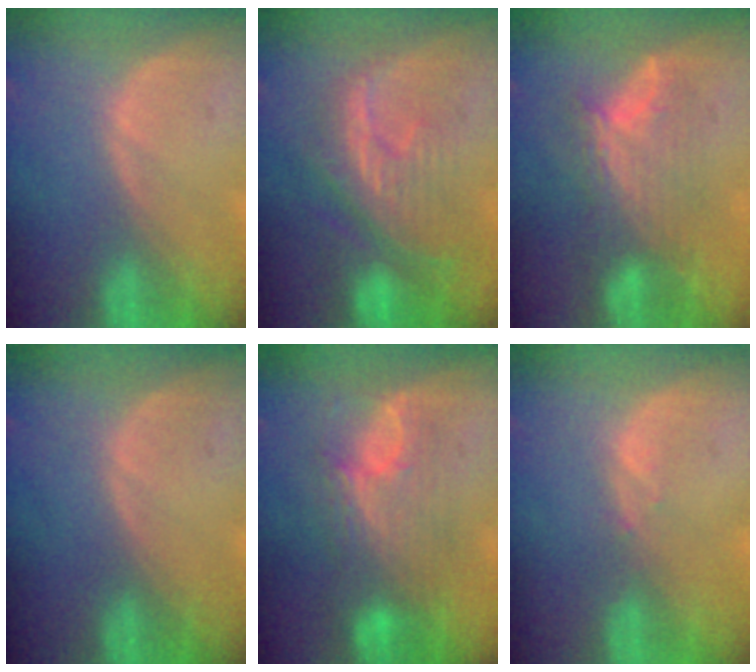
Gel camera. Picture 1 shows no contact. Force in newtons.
{"total": 10.1, "press": 8.9, "slide": 4.7}
{"total": 7.0, "press": 6.8, "slide": 1.7}
{"total": 0.0}
{"total": 8.1, "press": 7.8, "slide": 2.1}
{"total": 0.7, "press": 0.7, "slide": 0.2}